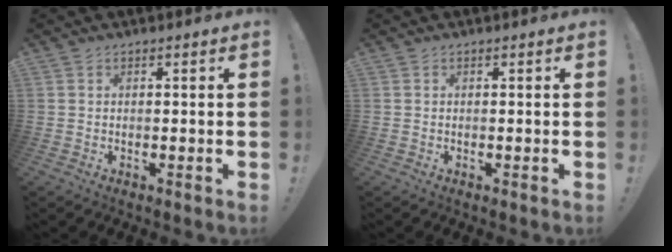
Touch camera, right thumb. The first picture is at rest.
{"total": 0.0}